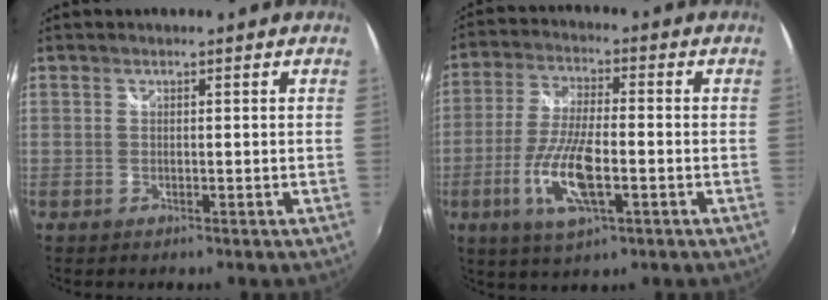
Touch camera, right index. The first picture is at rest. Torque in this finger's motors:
{"motor_torque": [0.45, -0.26, 0.20, 0.16]}